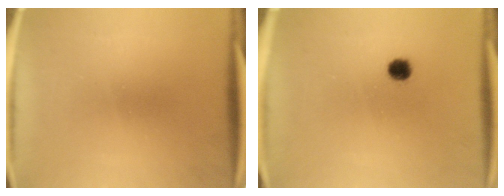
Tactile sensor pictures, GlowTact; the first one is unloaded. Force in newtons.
{"total": 2.8}